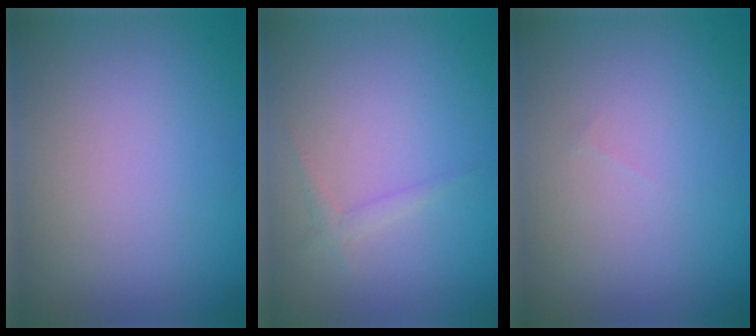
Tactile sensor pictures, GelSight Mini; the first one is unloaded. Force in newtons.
{"total": 0.9, "press": 0.9, "slide": 0.1}
{"total": 0.0}